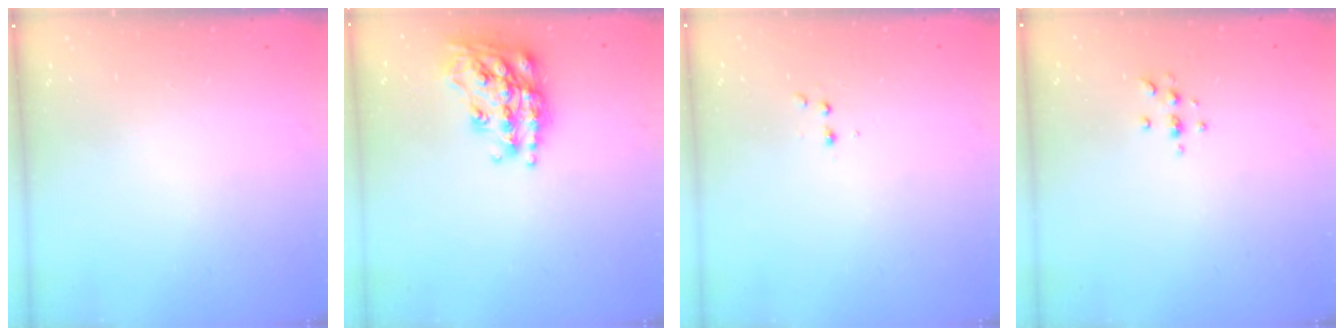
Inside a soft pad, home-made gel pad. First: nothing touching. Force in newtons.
{"total": 20.4, "press": 20.4, "slide": 1.4}
{"total": 3.2, "press": 3.1, "slide": 1.0}
{"total": 3.4, "press": 3.4, "slide": 0.4}